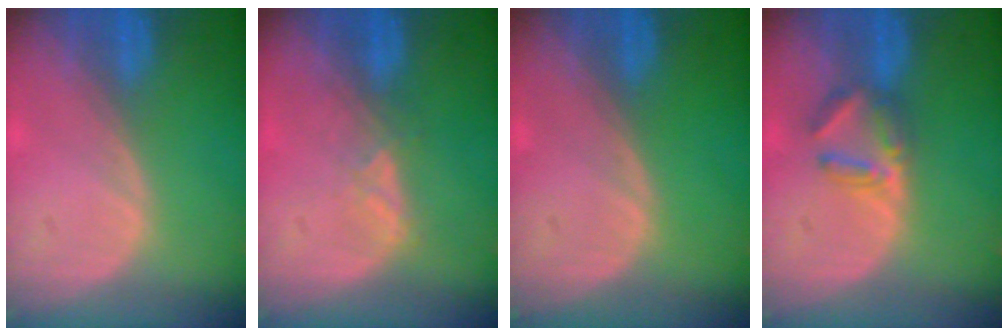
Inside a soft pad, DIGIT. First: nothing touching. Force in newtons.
{"total": 2.3, "press": 2.2, "slide": 0.9}
{"total": 0.0}
{"total": 4.1, "press": 3.9, "slide": 1.1}